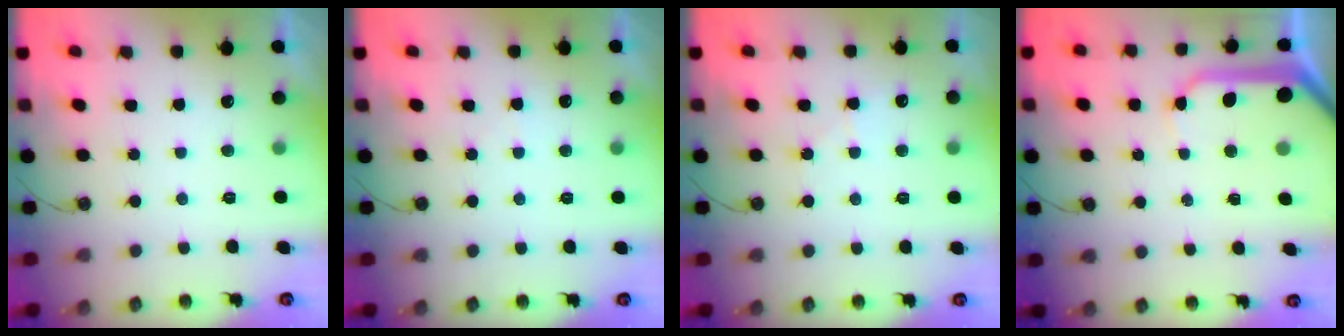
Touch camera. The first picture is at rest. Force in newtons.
{"total": 3.8, "press": 3.7, "slide": 0.6}
{"total": 5.6, "press": 5.6, "slide": 0.7}
{"total": 9.8, "press": 9.7, "slide": 1.0}